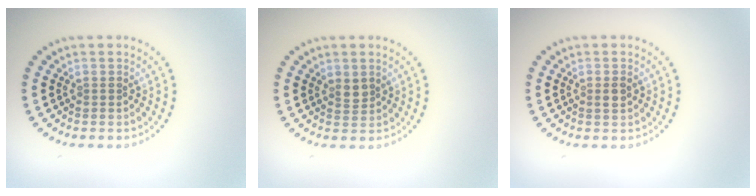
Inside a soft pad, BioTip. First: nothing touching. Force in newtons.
{"total": 1.3, "press": 1.1, "slide": 0.7}
{"total": 1.1, "press": 1.0, "slide": 0.3}